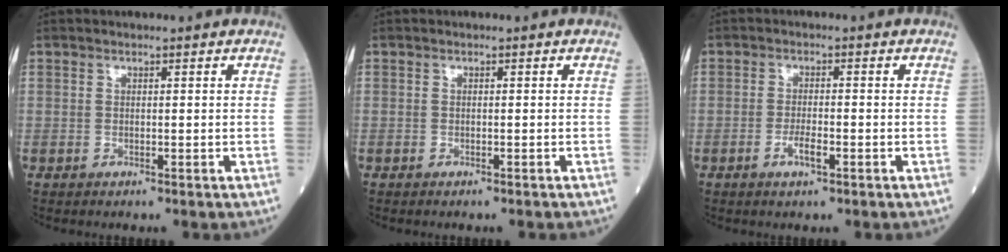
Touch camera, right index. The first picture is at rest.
{"total": 0.8, "force": [-0.7, 0.1, 0.2], "torque": [-0.003, 0.000, -0.012]}
{"total": 2.6, "force": [-1.2, 0.5, 2.3], "torque": [-0.044, -0.001, -0.022]}